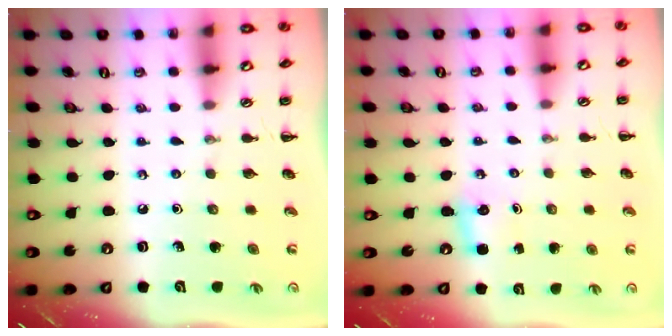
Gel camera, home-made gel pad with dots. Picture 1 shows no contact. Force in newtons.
{"total": 2.8, "press": 2.6, "slide": 0.9}